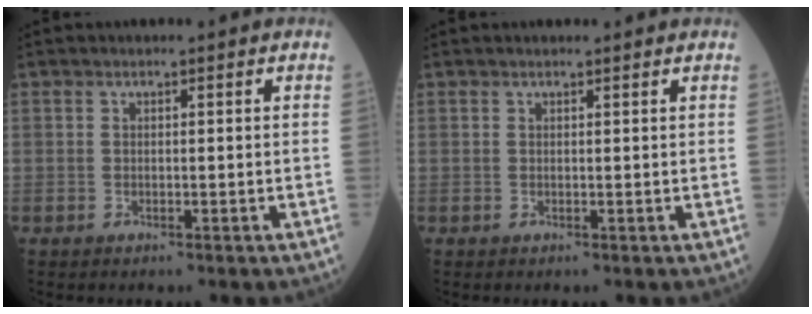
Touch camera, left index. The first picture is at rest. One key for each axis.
{"total": 1.7, "fx": 1.6, "fy": 0.2, "fz": 0.4, "tx": -0.008, "ty": 0.010, "tz": 0.019}